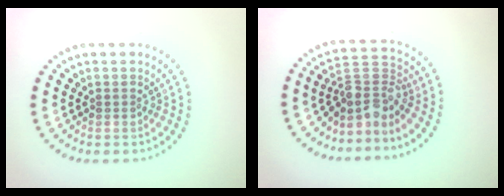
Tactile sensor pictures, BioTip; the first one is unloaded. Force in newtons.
{"total": 3.6, "press": 2.4, "slide": 2.7}